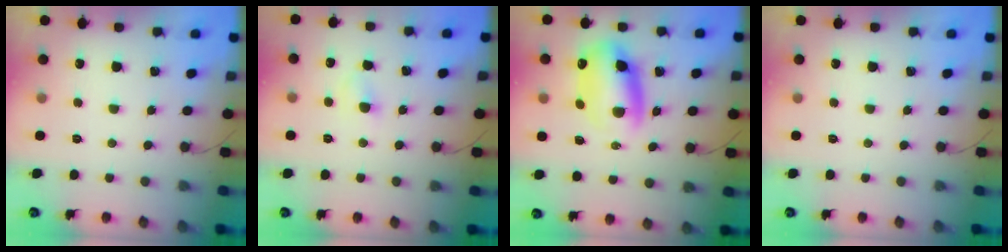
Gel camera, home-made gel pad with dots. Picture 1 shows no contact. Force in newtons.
{"total": 2.9, "press": 2.7, "slide": 0.9}
{"total": 10.4, "press": 10.0, "slide": 2.7}
{"total": 0.0}